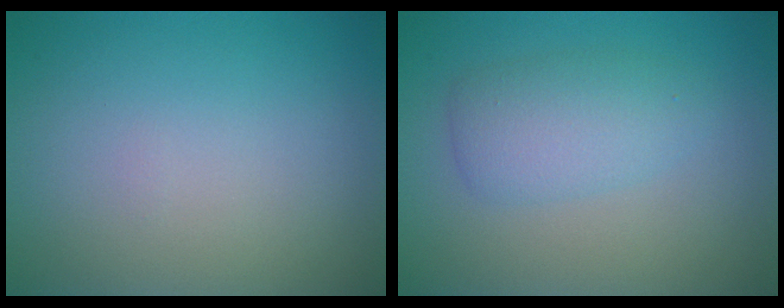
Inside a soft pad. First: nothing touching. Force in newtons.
{"total": 3.2, "press": 3.2, "slide": 0.1}